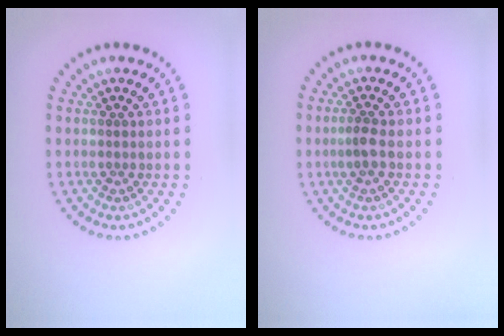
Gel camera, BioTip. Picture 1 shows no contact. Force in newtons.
{"total": 1.5, "press": 1.4, "slide": 0.6}